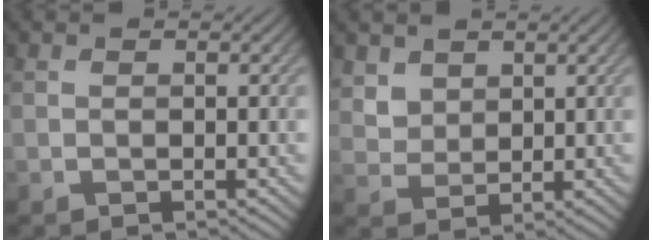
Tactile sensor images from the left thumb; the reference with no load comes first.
{"total": 4.1, "force": [2.6, 2.7, 1.5], "torque": [-0.052, -0.013, 0.063]}